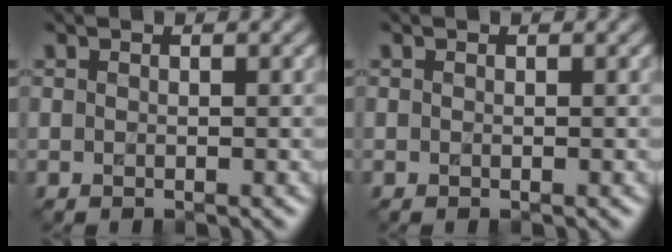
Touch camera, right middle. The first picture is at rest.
{"total": 0.0}